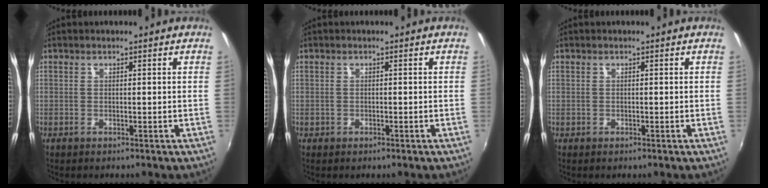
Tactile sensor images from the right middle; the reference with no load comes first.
{"total": 0.6, "force": [-0.4, 0.3, 0.1], "torque": [-0.004, -0.003, -0.009]}
{"total": 0.0}